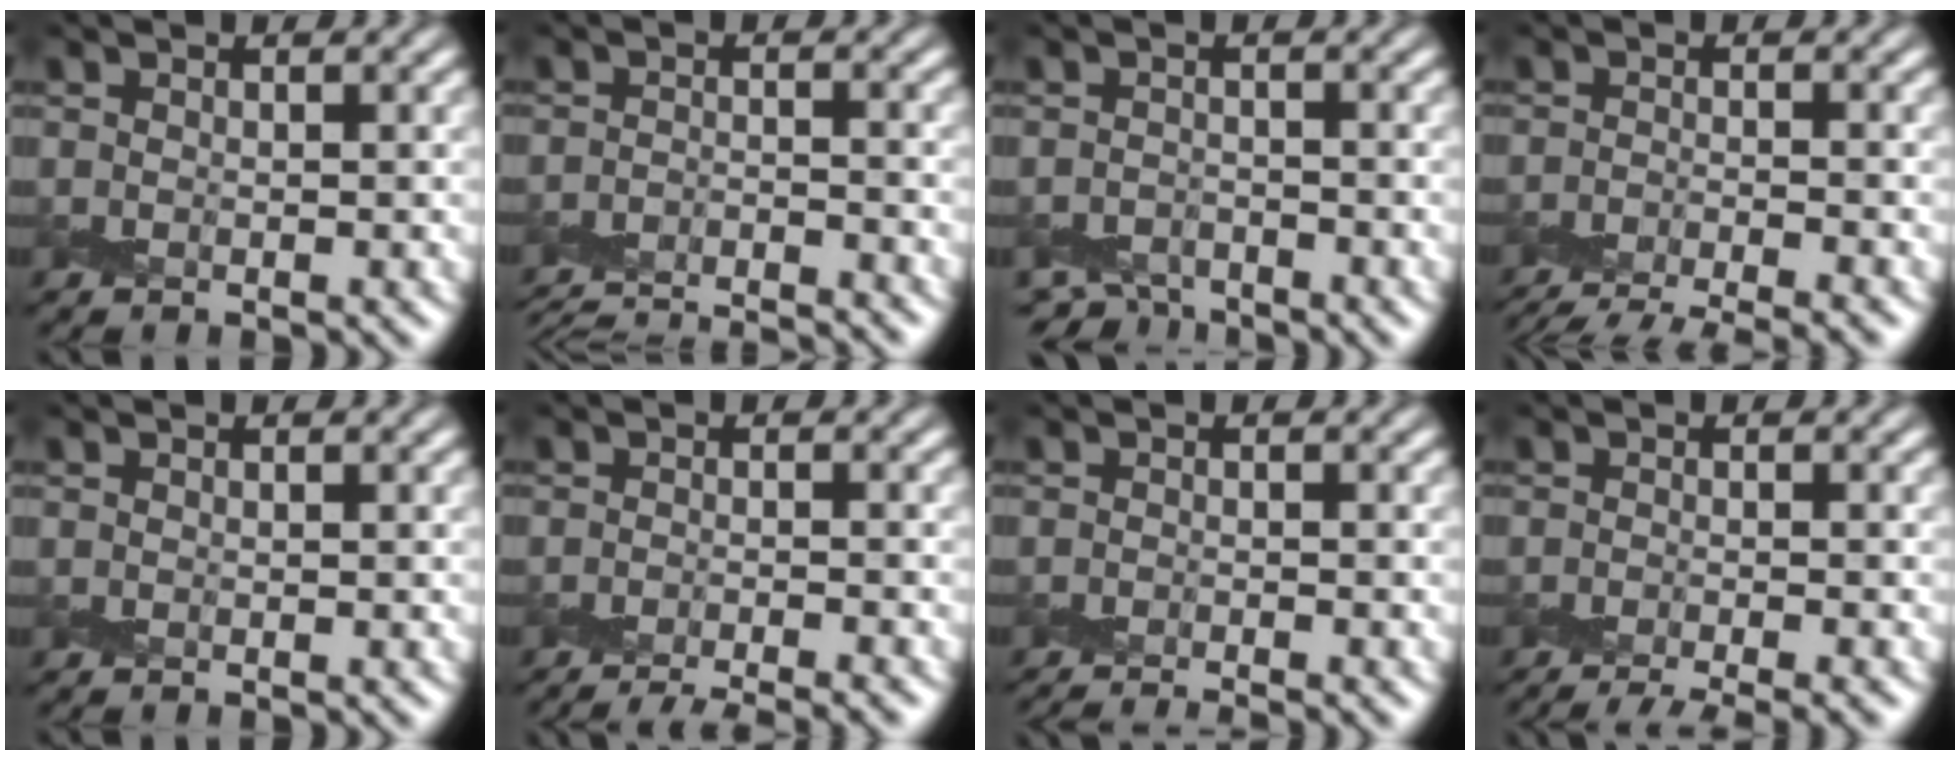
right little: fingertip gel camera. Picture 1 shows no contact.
{"total": 9.4, "force": [-9.2, 1.3, 1.4], "torque": [-0.011, -0.012, -0.139]}
{"total": 3.0, "force": [-2.9, 0.8, 0.3], "torque": [0.004, -0.006, -0.062]}
{"total": 7.3, "force": [-6.6, 1.3, 2.9], "torque": [-0.042, -0.027, -0.090]}
{"total": 0.0}
{"total": 5.3, "force": [-4.6, 0.6, 2.6], "torque": [-0.032, -0.024, -0.063]}
{"total": 2.1, "force": [-1.9, -0.4, 0.8], "torque": [-0.013, -0.010, -0.043]}
{"total": 4.5, "force": [-3.4, 0.5, 3.0], "torque": [-0.044, -0.016, -0.060]}